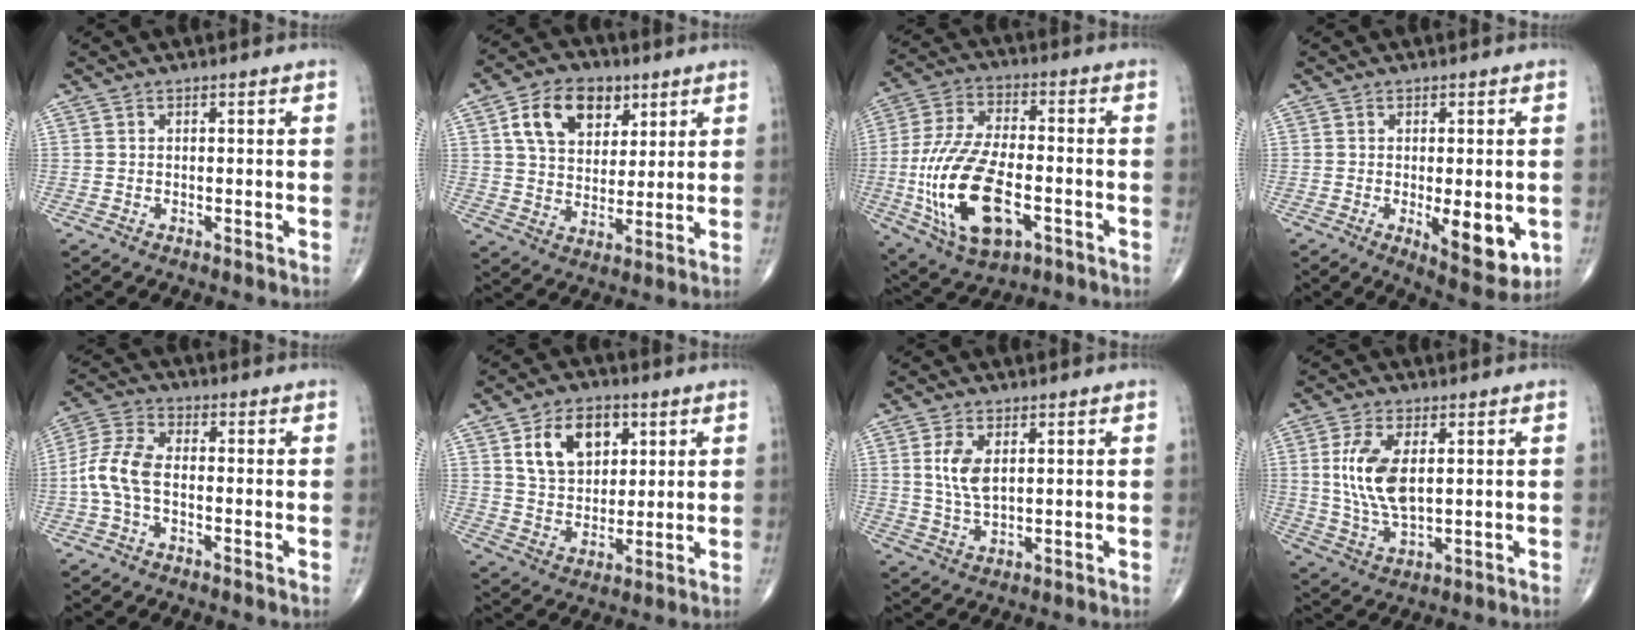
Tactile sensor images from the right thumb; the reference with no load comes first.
{"total": 12.8, "force": [5.4, 8.7, 7.7], "torque": [-0.100, -0.013, 0.096]}
{"total": 19.8, "force": [-5.2, 9.9, 16.3], "torque": [-0.328, 0.014, -0.084]}
{"total": 9.7, "force": [-2.2, 3.8, 8.7], "torque": [-0.104, -0.020, -0.023]}
{"total": 7.6, "force": [-1.4, 4.0, 6.3], "torque": [-0.143, 0.023, -0.038]}
{"total": 12.0, "force": [4.8, 8.1, 7.5], "torque": [-0.090, -0.017, 0.089]}
{"total": 5.7, "force": [1.5, 2.8, 4.8], "torque": [-0.095, -0.009, 0.035]}
{"total": 11.8, "force": [2.0, 5.9, 10.0], "torque": [-0.199, -0.013, 0.046]}